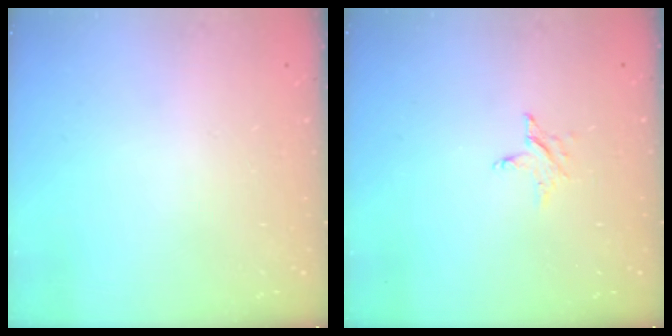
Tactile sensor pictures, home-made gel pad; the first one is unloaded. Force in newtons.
{"total": 2.4, "press": 2.4, "slide": 0.1}